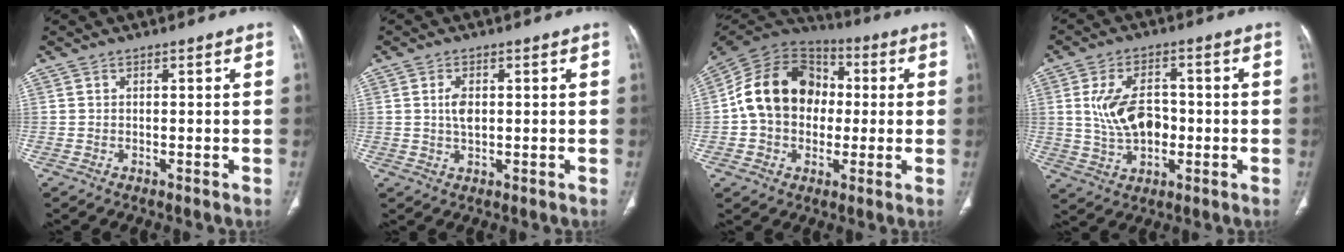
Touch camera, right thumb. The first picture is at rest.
{"total": 3.3, "force": [0.5, 1.9, 2.7], "torque": [-0.048, -0.001, 0.010]}
{"total": 17.9, "force": [0.4, 14.2, 11.0], "torque": [-0.164, 0.034, -0.001]}
{"total": 10.6, "force": [-0.1, 6.7, 8.2], "torque": [-0.135, 0.011, 0.006]}